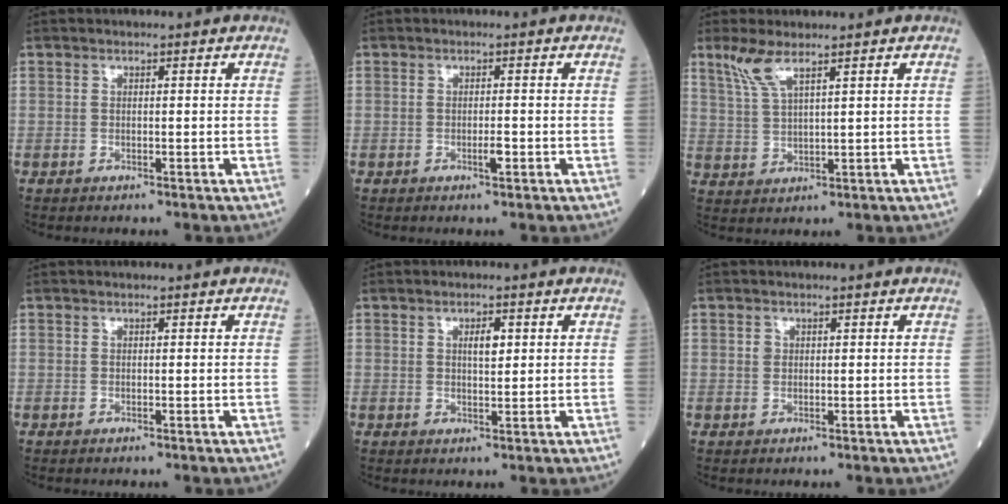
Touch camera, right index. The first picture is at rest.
{"total": 1.4, "force": [-0.6, 0.2, 1.3], "torque": [-0.025, -0.002, -0.010]}
{"total": 4.7, "force": [3.3, 0.5, 3.3], "torque": [-0.081, 0.005, 0.074]}
{"total": 0.0}
{"total": 2.4, "force": [0.8, 0.8, 2.2], "torque": [-0.036, -0.001, 0.013]}
{"total": 0.9, "force": [0.3, 0.8, 0.4], "torque": [-0.005, 0.000, 0.004]}